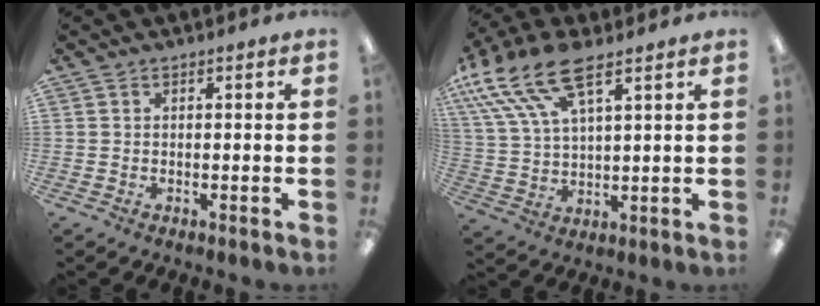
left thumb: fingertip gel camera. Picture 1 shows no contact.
{"total": 17.1, "force": [10.5, 6.8, 11.7], "torque": [-0.259, -0.040, 0.186]}